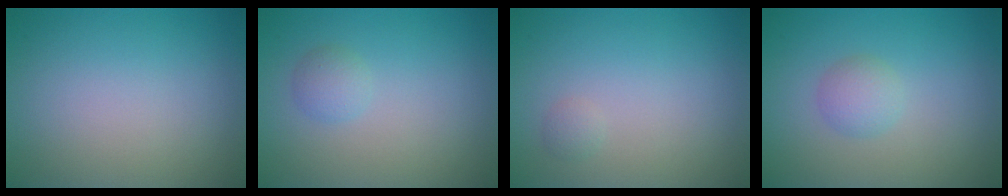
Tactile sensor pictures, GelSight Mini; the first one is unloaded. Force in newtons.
{"total": 1.3, "press": 1.3, "slide": 0.0}
{"total": 0.6, "press": 0.6, "slide": 0.0}
{"total": 1.7, "press": 1.7, "slide": 0.1}